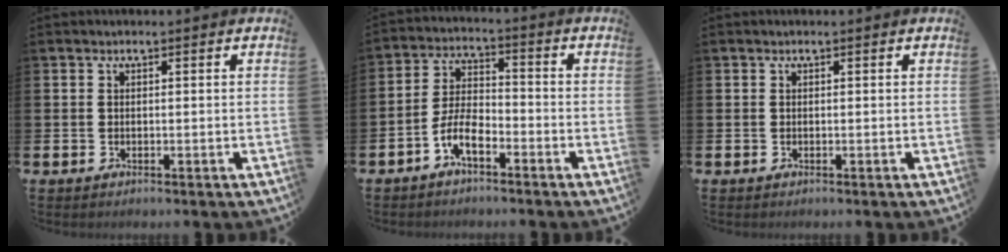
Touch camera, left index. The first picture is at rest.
{"total": 5.2, "force": [-3.1, 1.9, 3.7], "torque": [-0.089, 0.006, -0.063]}
{"total": 0.0}